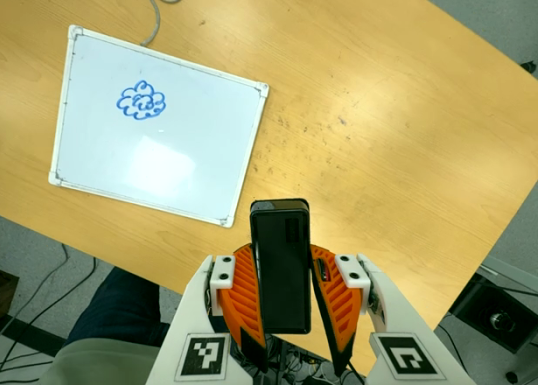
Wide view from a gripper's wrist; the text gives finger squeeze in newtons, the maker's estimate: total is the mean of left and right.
{"total": 9.3, "left": 8.1, "right": 10.5}